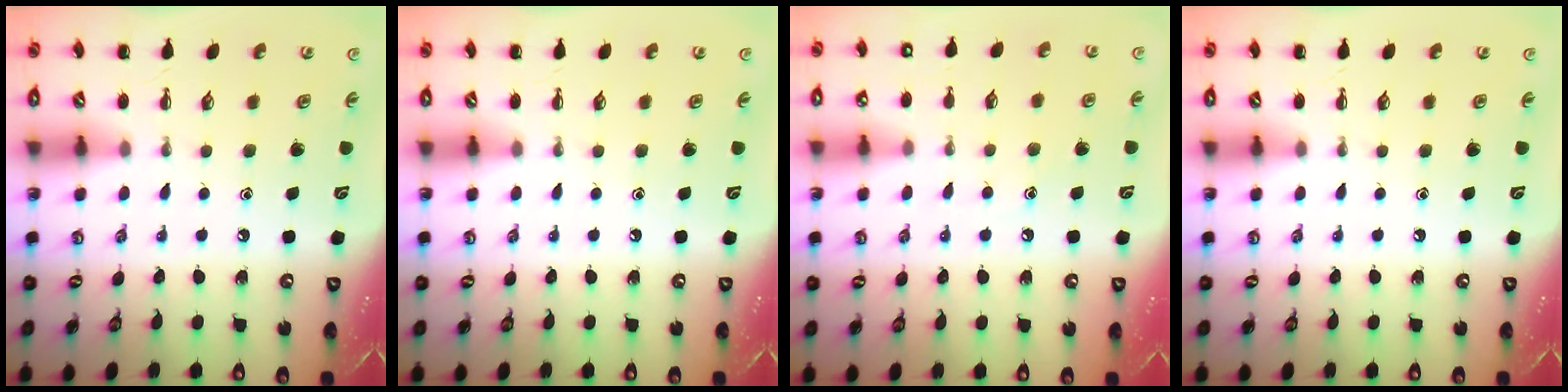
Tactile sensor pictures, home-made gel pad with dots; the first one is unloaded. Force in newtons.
{"total": 0.0}
{"total": 6.7, "press": 6.5, "slide": 1.7}
{"total": 0.0}